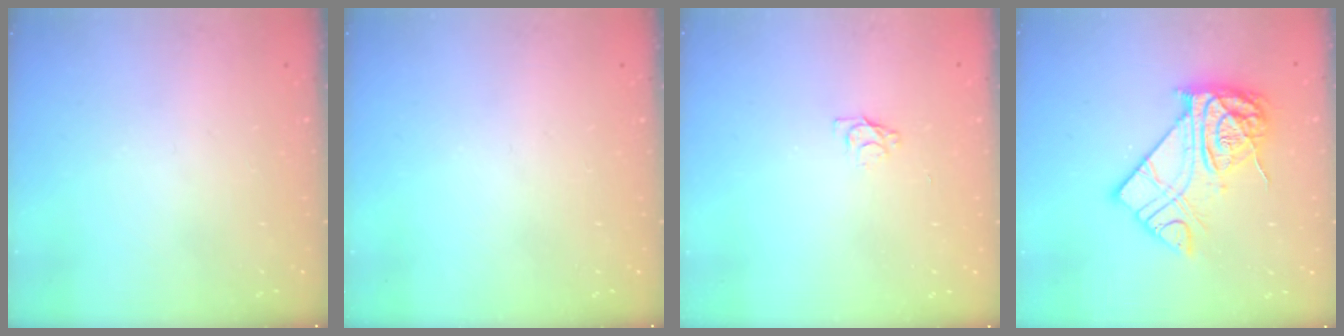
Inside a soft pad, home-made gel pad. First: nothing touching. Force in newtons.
{"total": 0.0}
{"total": 3.5, "press": 3.5, "slide": 0.4}
{"total": 19.1, "press": 19.0, "slide": 1.8}